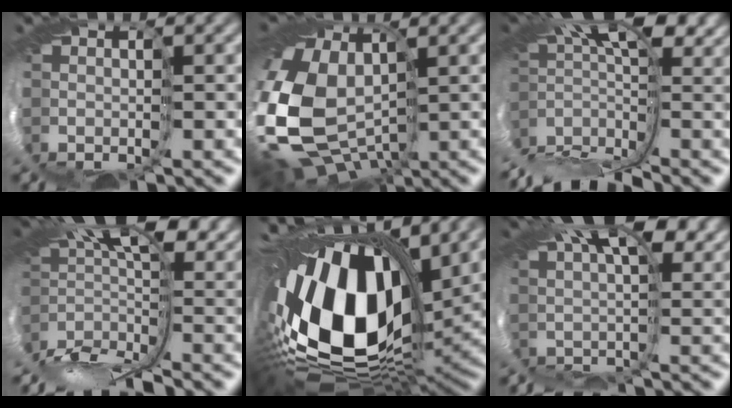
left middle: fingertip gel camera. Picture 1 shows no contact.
{"total": 11.9, "force": [-0.9, 9.0, 7.8], "torque": [-0.227, -0.026, -0.001]}
{"total": 7.4, "force": [-4.7, 2.0, 5.4], "torque": [-0.094, 0.014, -0.098]}
{"total": 7.9, "force": [-3.1, 2.8, 6.7], "torque": [-0.132, 0.011, -0.061]}
{"total": 16.9, "force": [1.5, 10.1, 13.5], "torque": [-0.284, -0.029, 0.026]}
{"total": 8.7, "force": [4.5, 3.0, 6.9], "torque": [-0.084, 0.043, 0.064]}